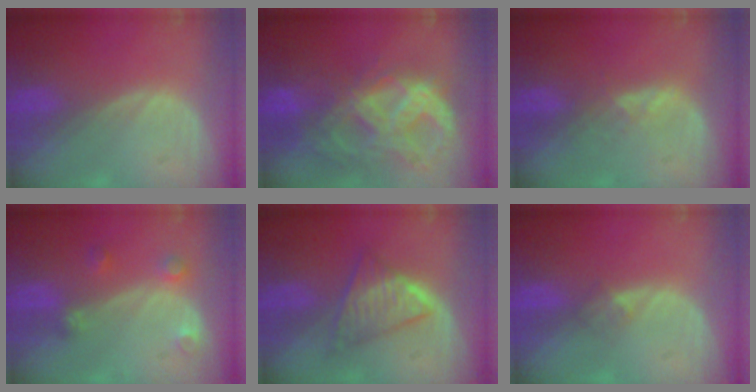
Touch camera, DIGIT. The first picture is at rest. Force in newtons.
{"total": 11.3, "press": 9.6, "slide": 6.0}
{"total": 1.6, "press": 1.6, "slide": 0.3}
{"total": 2.9, "press": 2.8, "slide": 0.8}
{"total": 5.9, "press": 5.6, "slide": 2.0}
{"total": 1.5, "press": 1.2, "slide": 1.0}